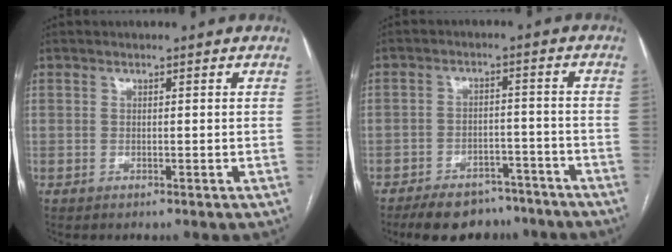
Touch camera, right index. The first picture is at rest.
{"total": 12.4, "force": [-10.1, 5.7, 4.3], "torque": [-0.056, 0.013, -0.138]}